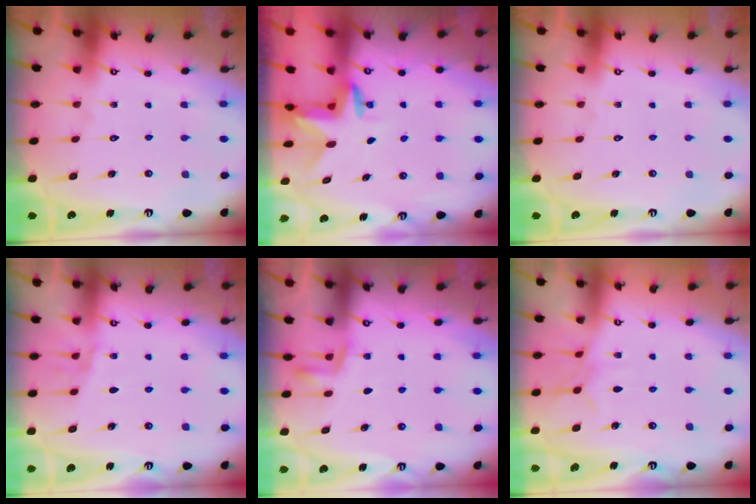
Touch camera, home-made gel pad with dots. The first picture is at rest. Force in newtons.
{"total": 2.8, "press": 2.8, "slide": 0.1}
{"total": 0.0}
{"total": 4.8, "press": 4.6, "slide": 1.4}
{"total": 3.6, "press": 3.6, "slide": 0.7}
{"total": 5.2, "press": 5.1, "slide": 0.5}